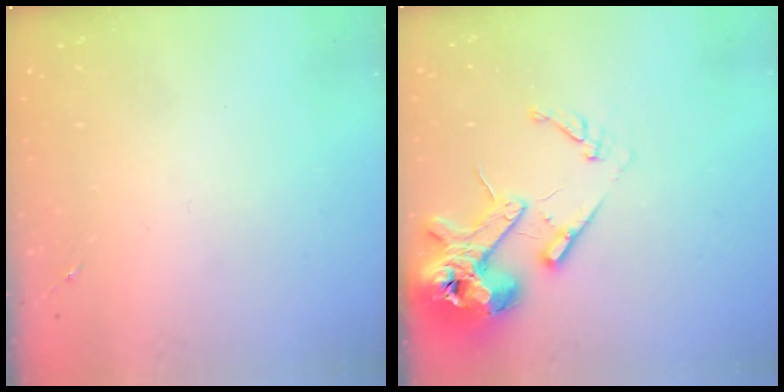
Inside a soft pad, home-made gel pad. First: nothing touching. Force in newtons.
{"total": 16.3, "press": 16.2, "slide": 2.3}